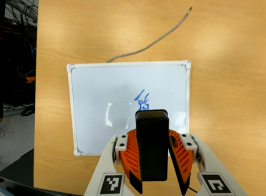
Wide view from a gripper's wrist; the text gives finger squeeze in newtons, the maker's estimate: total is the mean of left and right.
{"total": 9.9, "left": 10.0, "right": 9.7}